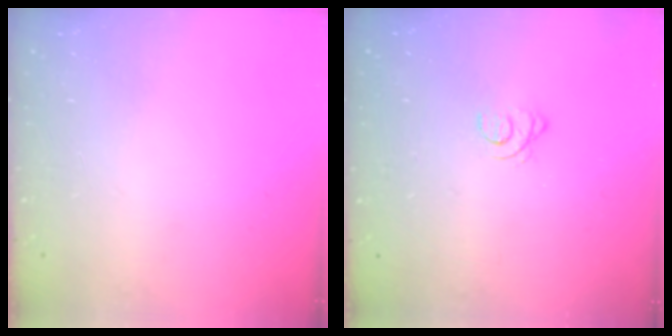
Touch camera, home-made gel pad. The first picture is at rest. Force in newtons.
{"total": 1.5, "press": 1.5, "slide": 0.2}